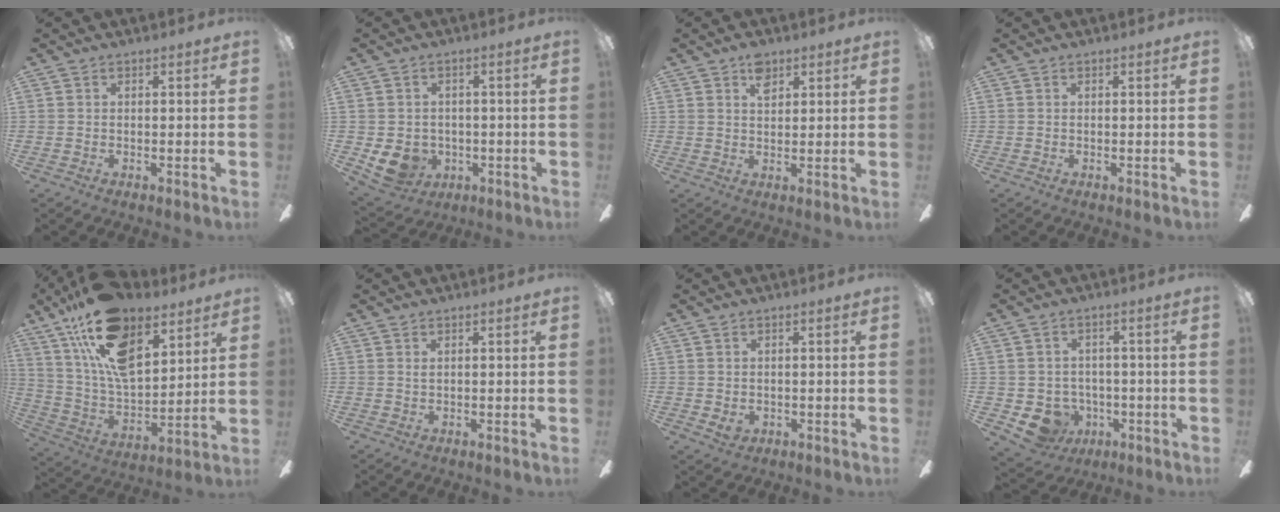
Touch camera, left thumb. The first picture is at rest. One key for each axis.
{"total": 7.0, "fx": -1.6, "fy": 6.2, "fz": 2.9, "tx": -0.082, "ty": 0.007, "tz": -0.026}
{"total": 4.4, "fx": 2.7, "fy": 2.6, "fz": 2.4, "tx": -0.029, "ty": -0.006, "tz": 0.045}
{"total": 0.0}
{"total": 20.6, "fx": 12.7, "fy": 10.0, "fz": 12.7, "tx": -0.252, "ty": -0.062, "tz": 0.227}
{"total": 0.6, "fx": 0.5, "fy": 0.1, "fz": 0.3, "tx": -0.007, "ty": 0.001, "tz": 0.008}
{"total": 2.1, "fx": 0.1, "fy": 1.7, "fz": 1.3, "tx": -0.022, "ty": -0.004, "tz": -0.001}
{"total": 6.9, "fx": -2.3, "fy": 6.2, "fz": 1.9, "tx": -0.078, "ty": 0.013, "tz": -0.038}